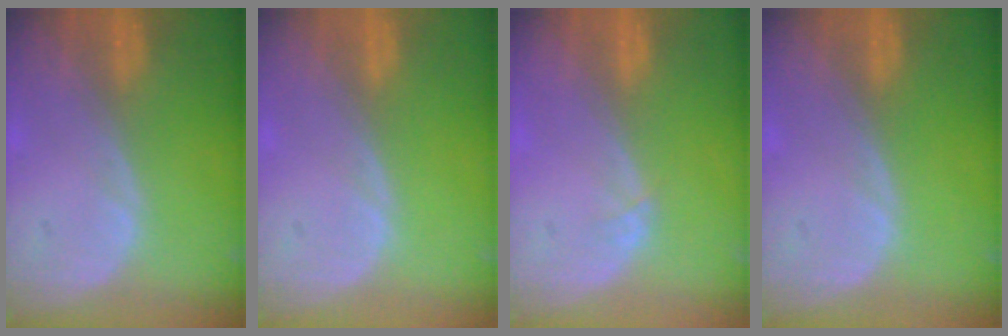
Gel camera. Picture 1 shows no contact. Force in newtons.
{"total": 0.0}
{"total": 0.7, "press": 0.6, "slide": 0.3}
{"total": 0.0}